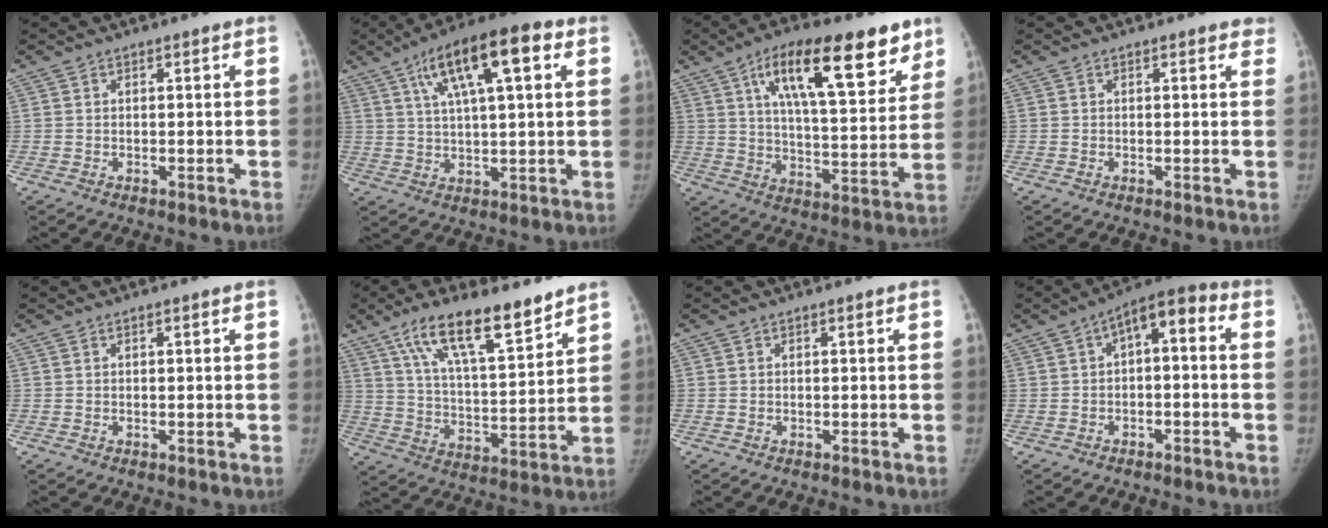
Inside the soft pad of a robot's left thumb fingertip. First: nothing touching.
{"total": 15.6, "force": [6.5, 4.8, 13.3], "torque": [-0.203, 0.006, 0.102]}
{"total": 22.2, "force": [12.1, 8.0, 16.7], "torque": [-0.221, -0.033, 0.194]}
{"total": 1.5, "force": [1.2, 0.7, 0.5], "torque": [0.012, -0.002, 0.005]}
{"total": 0.0}
{"total": 16.3, "force": [11.2, 4.7, 10.8], "torque": [-0.158, -0.055, 0.201]}
{"total": 0.0}
{"total": 7.5, "force": [0.1, 3.7, 6.5], "torque": [-0.078, 0.045, -0.010]}